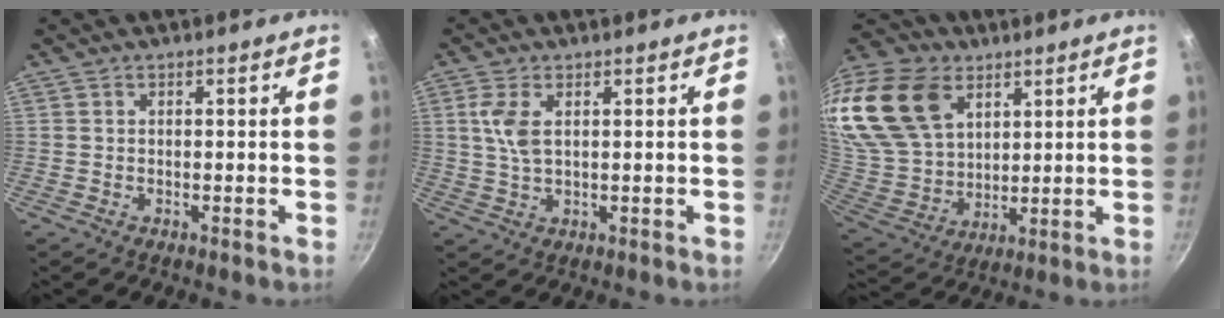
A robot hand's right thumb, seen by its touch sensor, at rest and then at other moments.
{"total": 4.9, "force": [1.4, 2.3, 4.1], "torque": [-0.088, -0.002, 0.030]}
{"total": 23.6, "force": [10.9, 15.7, 13.8], "torque": [-0.295, -0.009, 0.218]}